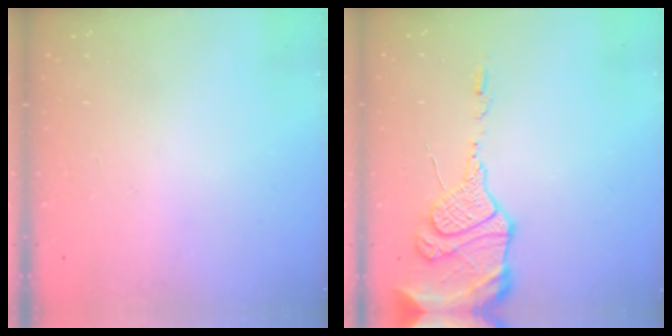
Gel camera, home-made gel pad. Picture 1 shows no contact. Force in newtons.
{"total": 15.6, "press": 15.1, "slide": 3.7}